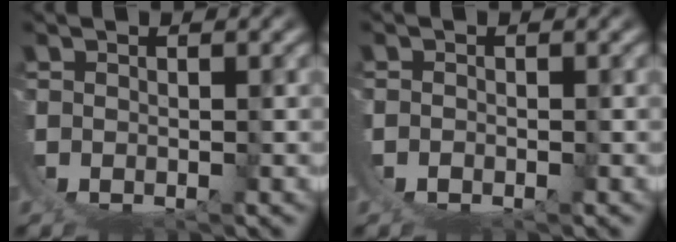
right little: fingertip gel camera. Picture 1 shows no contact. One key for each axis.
{"total": 1.2, "fx": 0.1, "fy": 1.1, "fz": 0.4, "tx": -0.015, "ty": -0.001, "tz": 0.000}